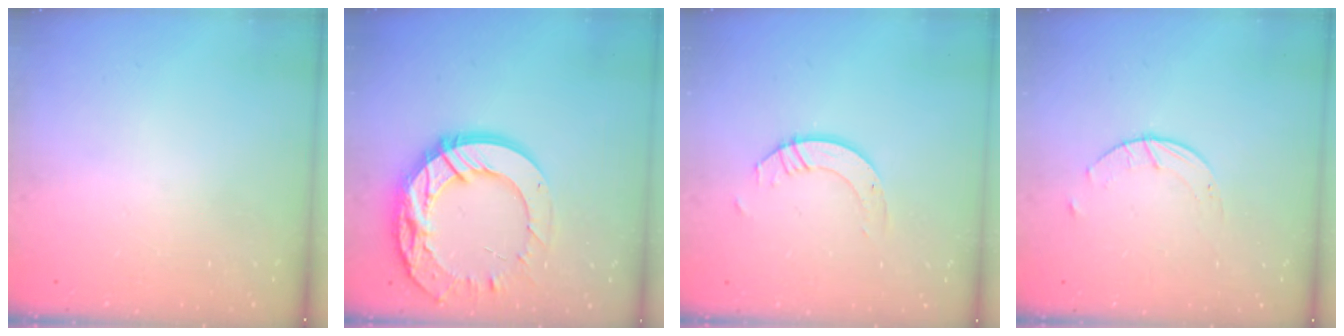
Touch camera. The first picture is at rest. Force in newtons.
{"total": 20.2, "press": 20.2, "slide": 1.8}
{"total": 3.9, "press": 3.9, "slide": 0.3}
{"total": 2.0, "press": 2.0, "slide": 0.3}